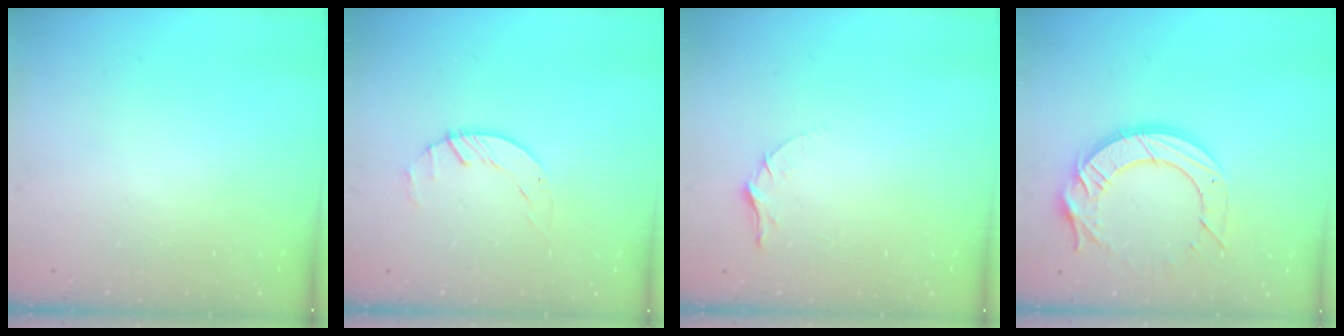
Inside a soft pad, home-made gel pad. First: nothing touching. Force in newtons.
{"total": 1.8, "press": 1.8, "slide": 0.3}
{"total": 4.4, "press": 4.3, "slide": 0.5}
{"total": 14.3, "press": 14.2, "slide": 1.3}